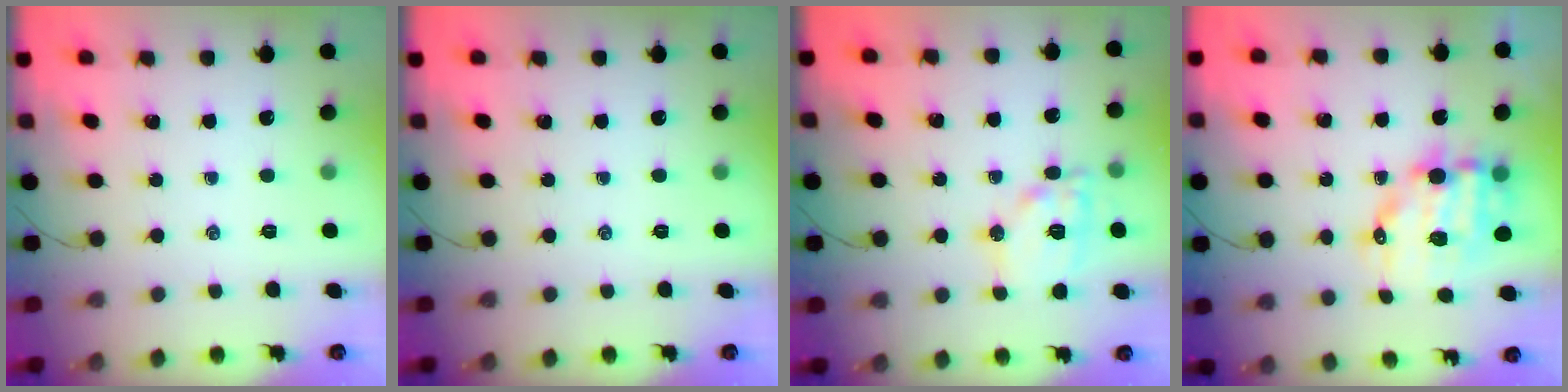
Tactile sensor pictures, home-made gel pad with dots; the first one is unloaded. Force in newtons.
{"total": 0.0}
{"total": 12.5, "press": 12.4, "slide": 1.2}
{"total": 12.1, "press": 11.8, "slide": 2.7}